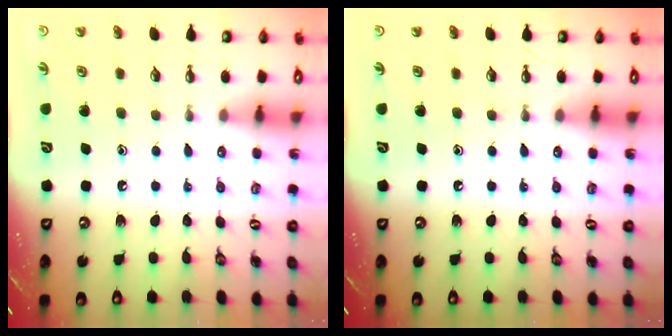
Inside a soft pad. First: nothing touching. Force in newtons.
{"total": 0.0}